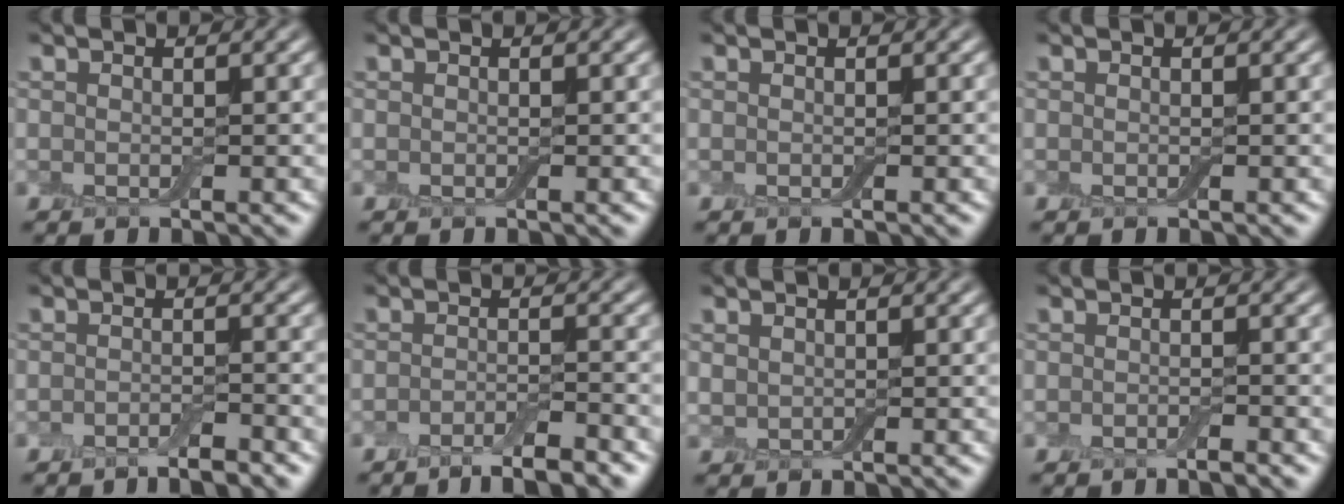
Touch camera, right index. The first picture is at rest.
{"total": 0.0}
{"total": 0.0}
{"total": 0.0}
{"total": 1.6, "force": [-1.4, 0.1, 0.8], "torque": [-0.012, 0.000, -0.025]}
{"total": 3.6, "force": [-2.7, 0.7, 2.2], "torque": [-0.033, 0.002, -0.046]}
{"total": 0.7, "force": [0.4, 0.6, -0.1], "torque": [0.003, 0.003, 0.004]}
{"total": 0.9, "force": [-0.7, 0.0, 0.5], "torque": [-0.006, -0.001, -0.012]}